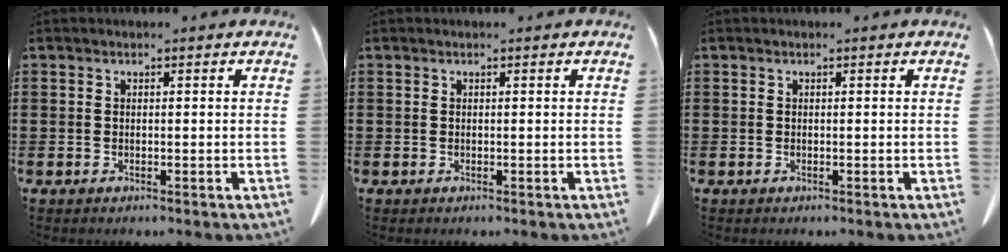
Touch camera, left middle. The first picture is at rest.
{"total": 0.0}
{"total": 0.0}